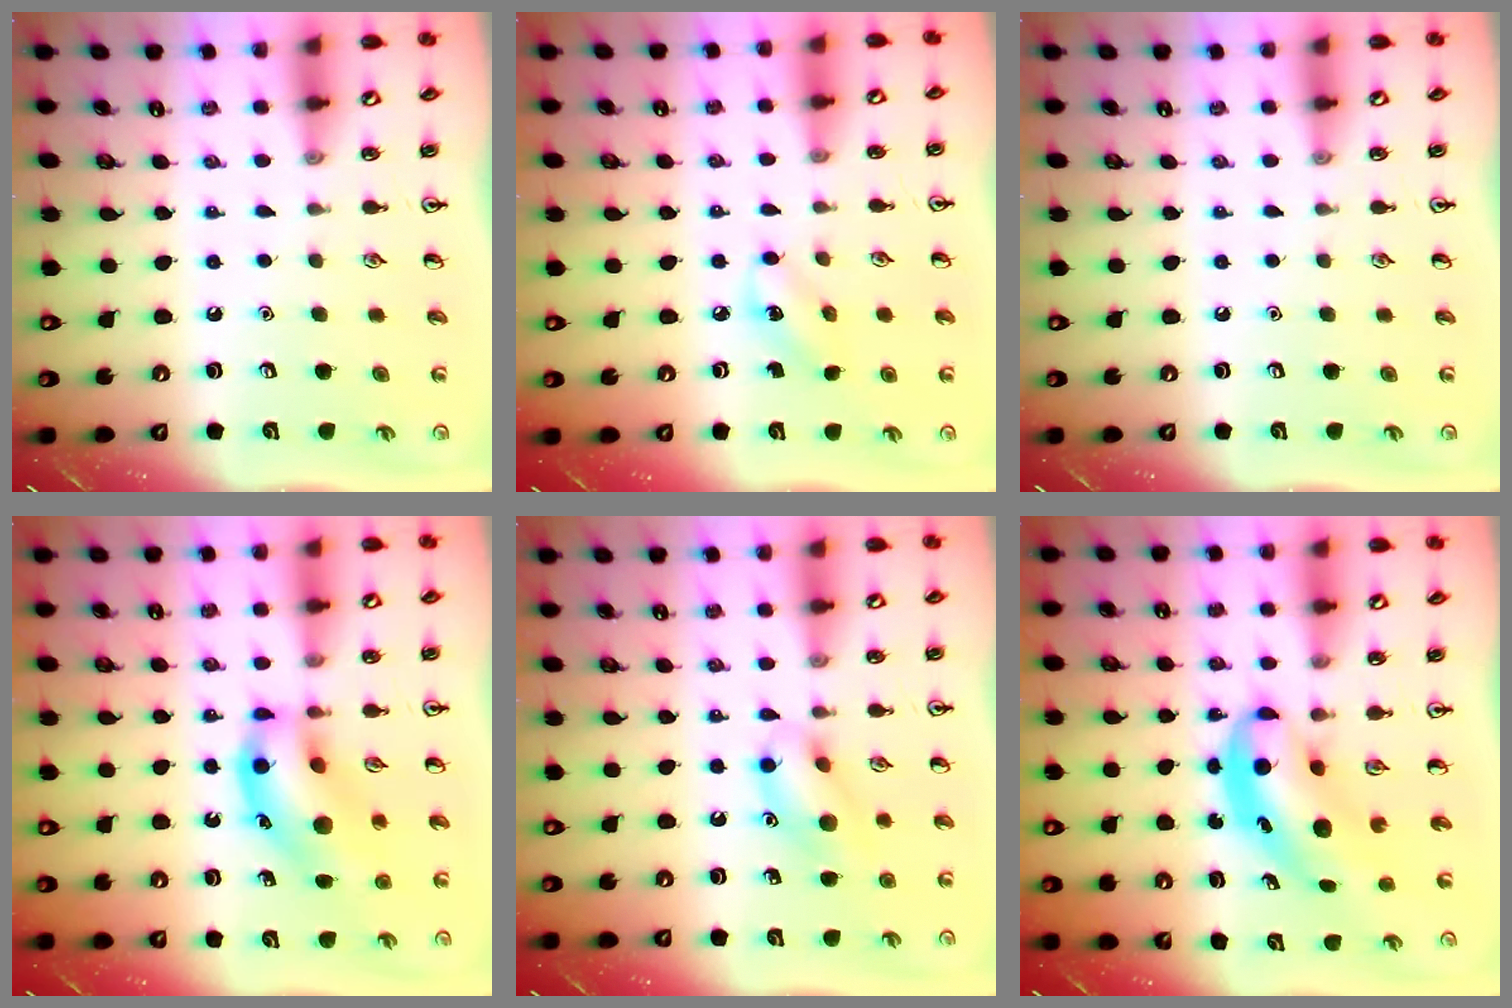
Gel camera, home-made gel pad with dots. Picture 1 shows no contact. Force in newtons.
{"total": 3.5, "press": 3.4, "slide": 1.1}
{"total": 0.0}
{"total": 14.9, "press": 14.7, "slide": 2.4}
{"total": 11.8, "press": 11.7, "slide": 0.8}
{"total": 7.2, "press": 7.1, "slide": 1.3}